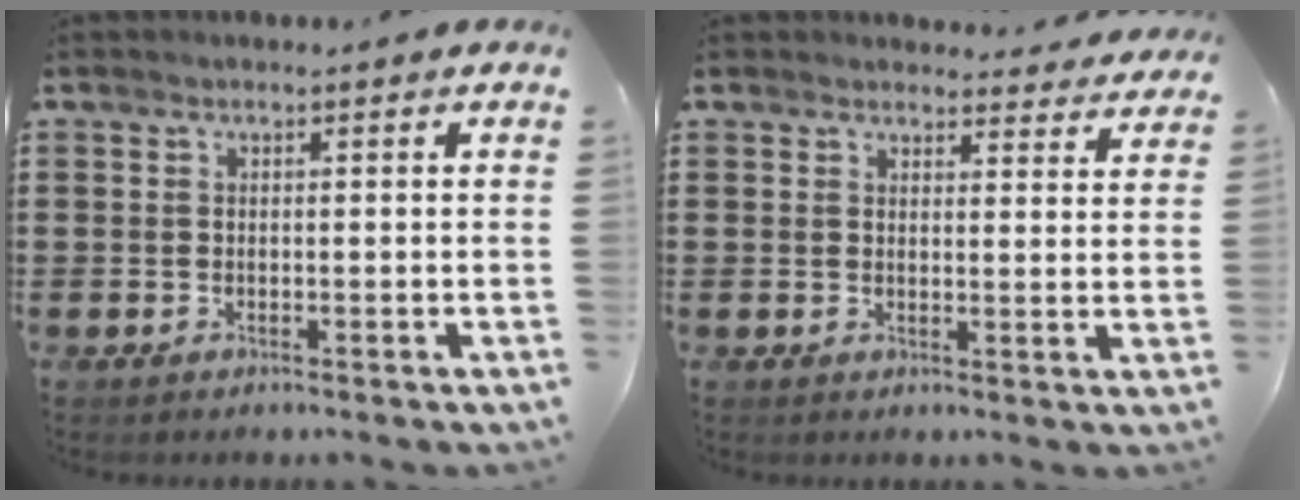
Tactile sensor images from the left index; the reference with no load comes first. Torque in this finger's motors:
{"motor_torque": [0.11, 0.05, 0.09, -0.01]}